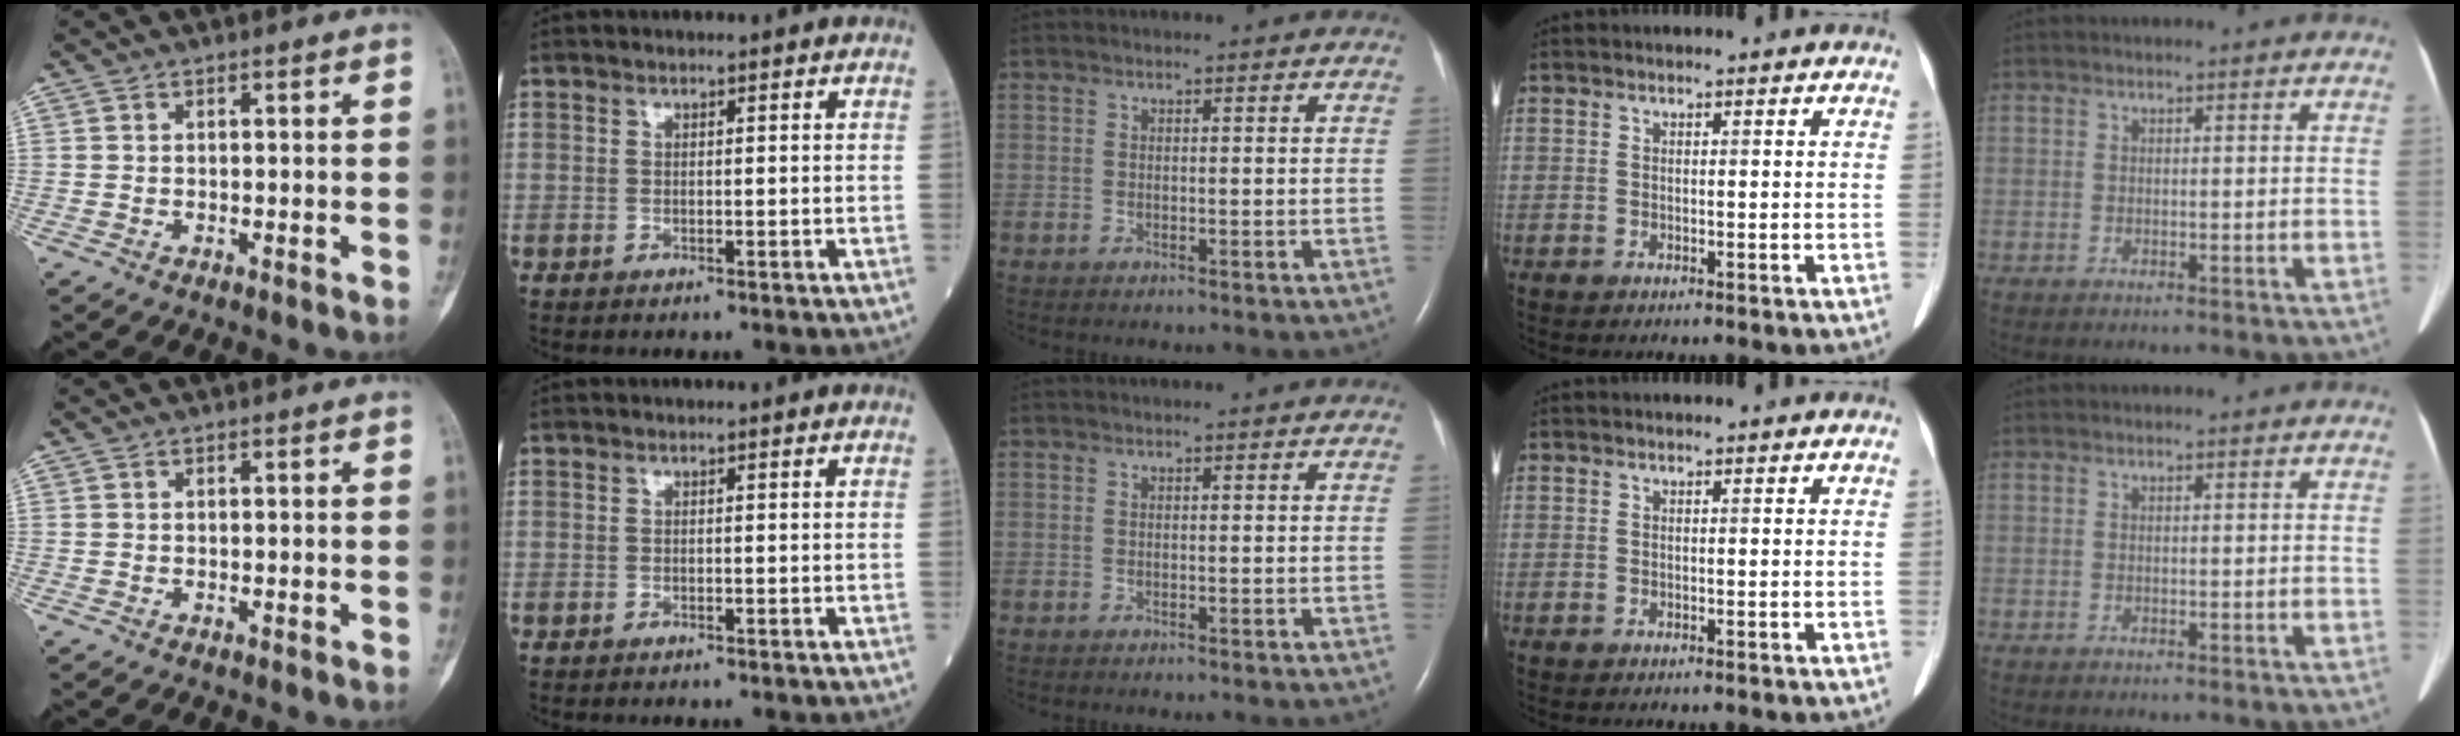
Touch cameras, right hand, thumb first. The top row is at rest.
{}